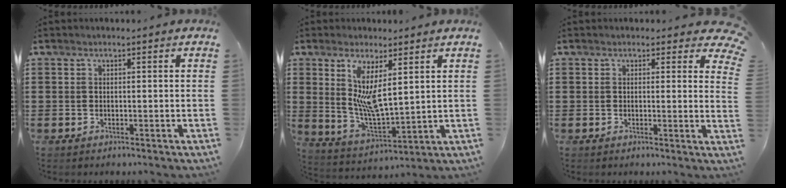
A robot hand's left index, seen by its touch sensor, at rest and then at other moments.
{"total": 7.4, "force": [2.9, 2.3, 6.3], "torque": [-0.145, -0.017, 0.049]}
{"total": 2.1, "force": [1.7, 0.8, 0.9], "torque": [-0.009, -0.006, 0.029]}